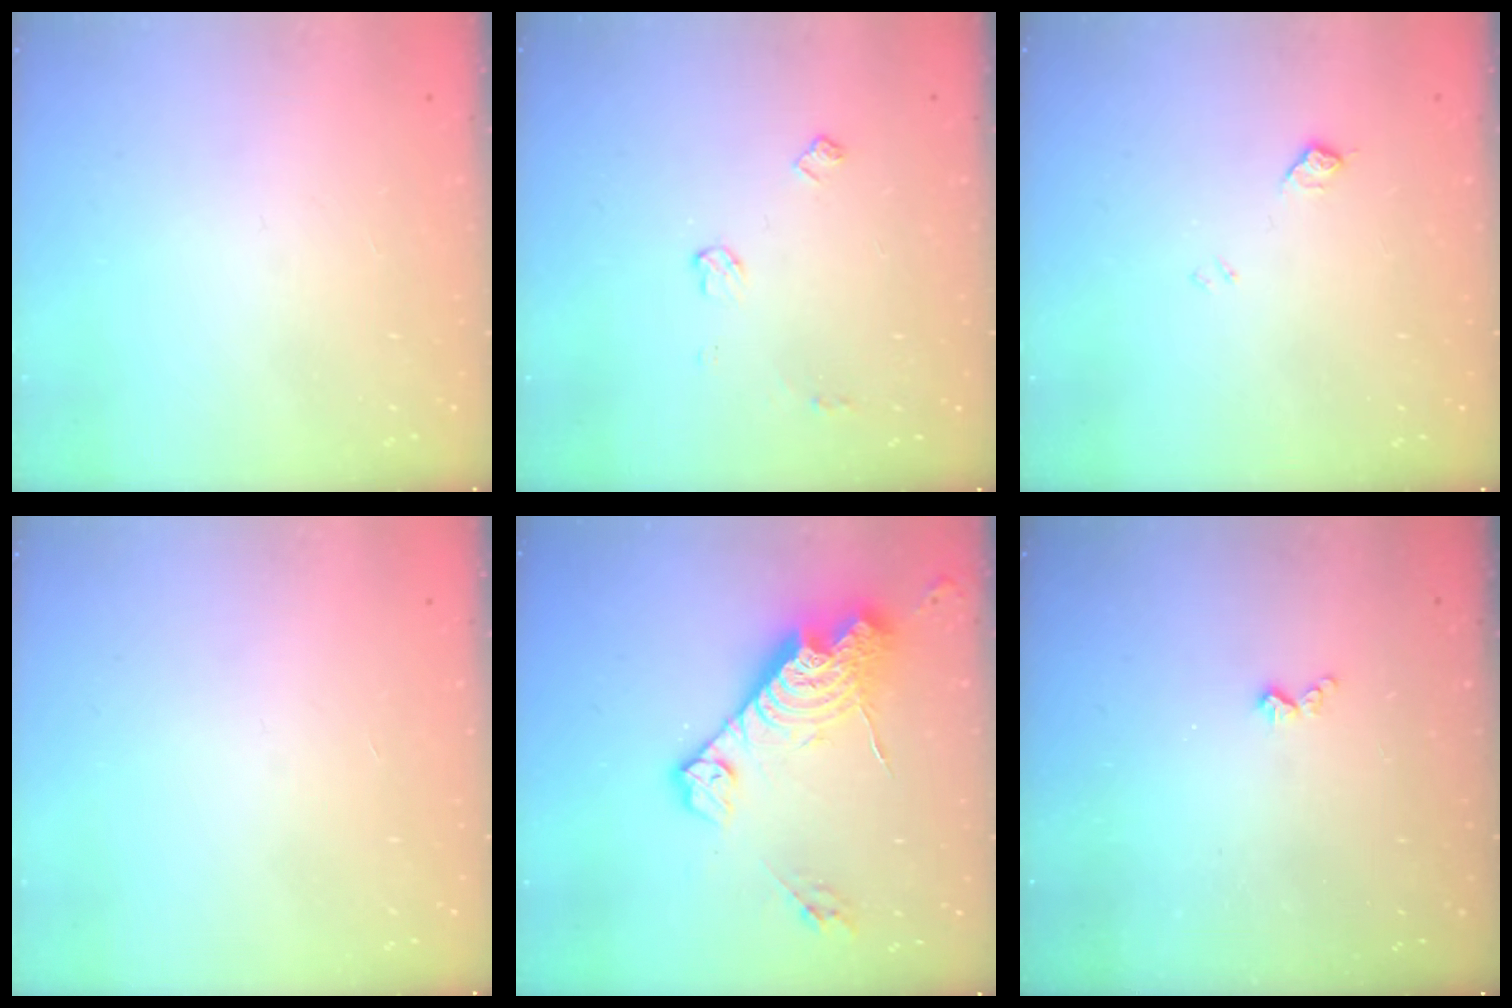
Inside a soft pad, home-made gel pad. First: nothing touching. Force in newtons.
{"total": 6.0, "press": 6.0, "slide": 0.7}
{"total": 6.3, "press": 6.3, "slide": 0.7}
{"total": 0.0}
{"total": 18.8, "press": 18.8, "slide": 1.6}
{"total": 3.6, "press": 3.6, "slide": 0.5}